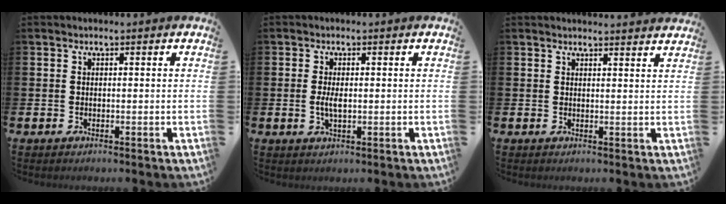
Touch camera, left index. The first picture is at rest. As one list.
[{"total": 2.5, "force": [-0.1, 1.1, 2.2], "torque": [-0.040, 0.002, -0.003]}, {"total": 2.0, "force": [2.0, -0.2, -0.3], "torque": [0.013, -0.017, 0.034]}]